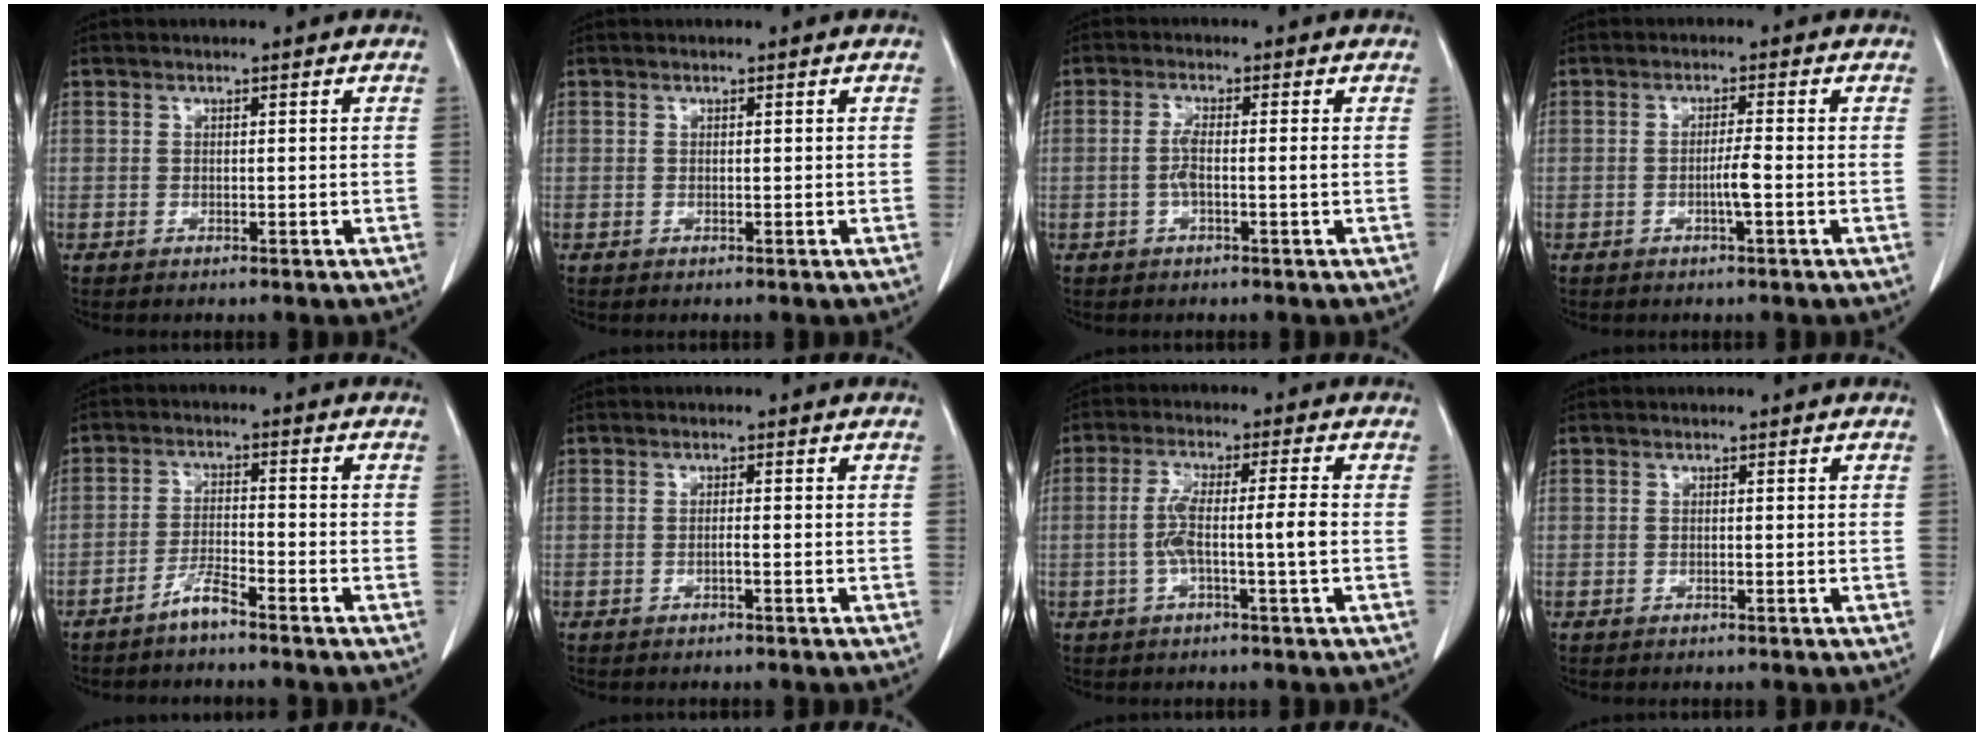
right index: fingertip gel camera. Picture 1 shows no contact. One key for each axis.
{"total": 0.0}
{"total": 3.0, "fx": -0.6, "fy": 0.2, "fz": 2.9, "tx": -0.061, "ty": 0.003, "tz": -0.012}
{"total": 2.6, "fx": -0.8, "fy": -0.2, "fz": 2.5, "tx": -0.045, "ty": -0.002, "tz": -0.015}
{"total": 3.6, "fx": -3.0, "fy": 0.0, "fz": 1.9, "tx": -0.039, "ty": -0.003, "tz": -0.061}
{"total": 0.7, "fx": -0.3, "fy": -0.1, "fz": 0.6, "tx": -0.009, "ty": 0.002, "tz": -0.006}
{"total": 6.2, "fx": -1.2, "fy": -0.1, "fz": 6.1, "tx": -0.122, "ty": 0.013, "tz": -0.019}
{"total": 0.0}